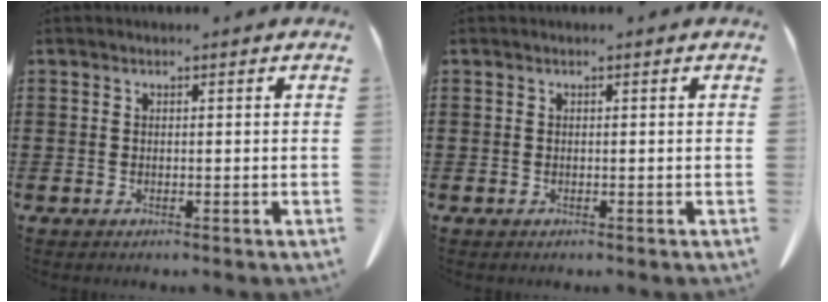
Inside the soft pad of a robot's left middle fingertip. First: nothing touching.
{"total": 0.0}